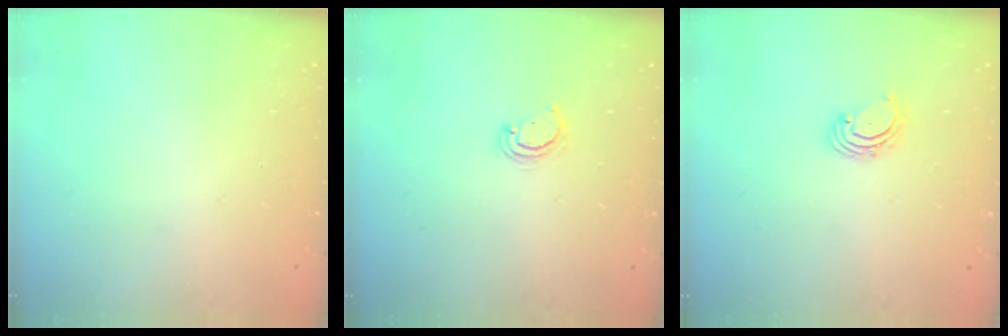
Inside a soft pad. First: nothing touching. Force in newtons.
{"total": 2.6, "press": 2.6, "slide": 0.3}
{"total": 1.8, "press": 1.7, "slide": 0.7}